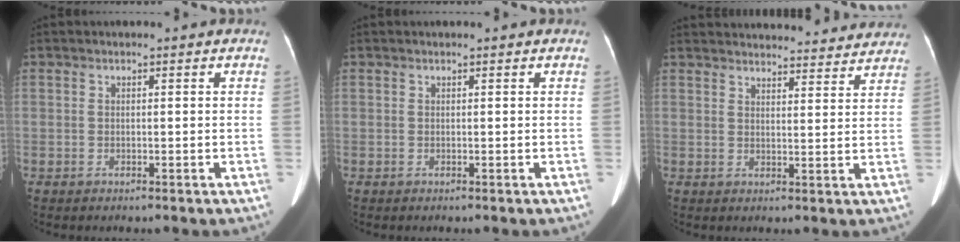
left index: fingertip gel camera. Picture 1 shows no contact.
{"total": 1.0, "force": [0.9, 0.0, 0.4], "torque": [-0.009, 0.002, 0.010]}
{"total": 23.6, "force": [22.4, 5.0, 5.4], "torque": [-0.073, -0.012, 0.271]}